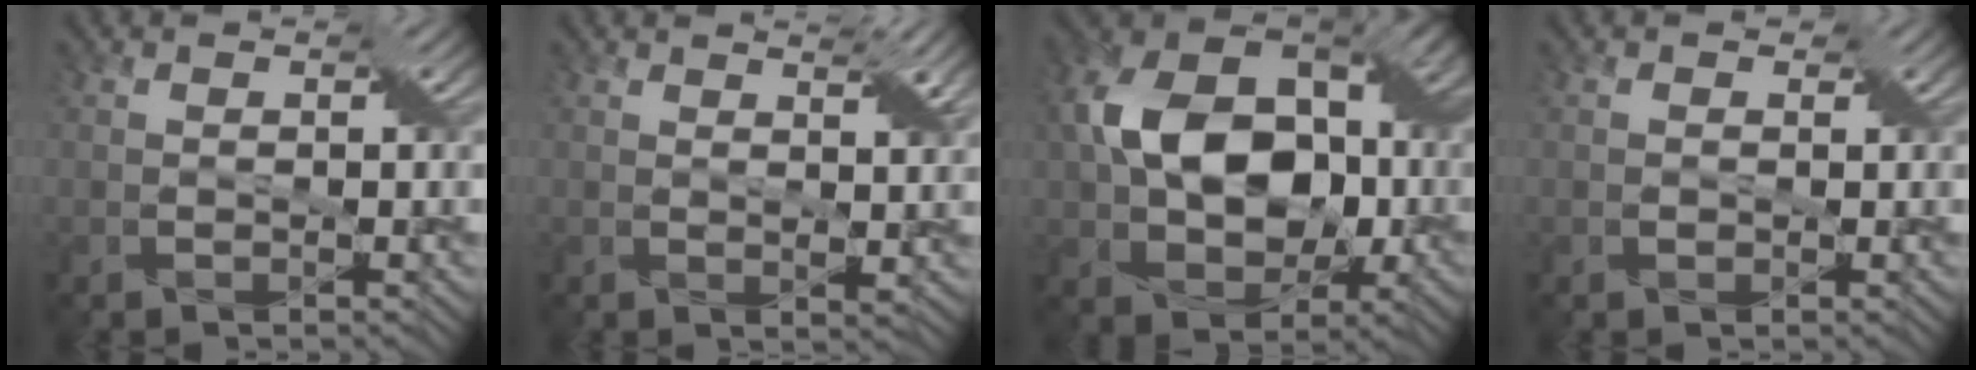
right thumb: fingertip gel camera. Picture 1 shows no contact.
{"total": 3.3, "force": [1.8, 0.8, 2.6], "torque": [-0.050, -0.001, 0.033]}
{"total": 15.0, "force": [0.6, 10.7, 10.4], "torque": [-0.193, 0.024, 0.005]}
{"total": 0.8, "force": [0.1, 0.8, 0.2], "torque": [-0.008, -0.002, -0.001]}